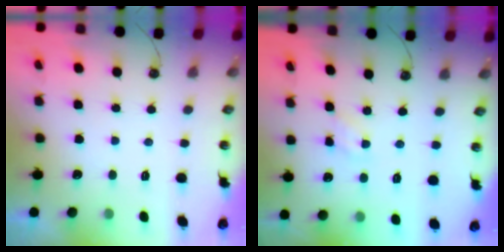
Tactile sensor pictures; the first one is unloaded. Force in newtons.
{"total": 1.6, "press": 1.6, "slide": 0.2}